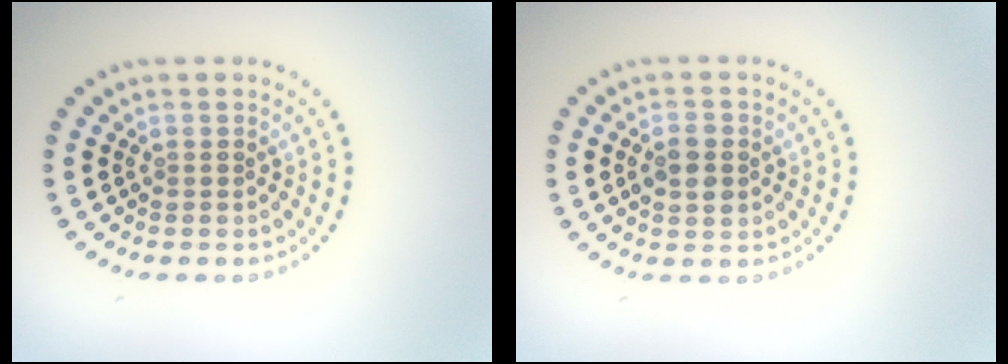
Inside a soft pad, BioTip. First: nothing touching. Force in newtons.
{"total": 2.6, "press": 2.6, "slide": 0.1}